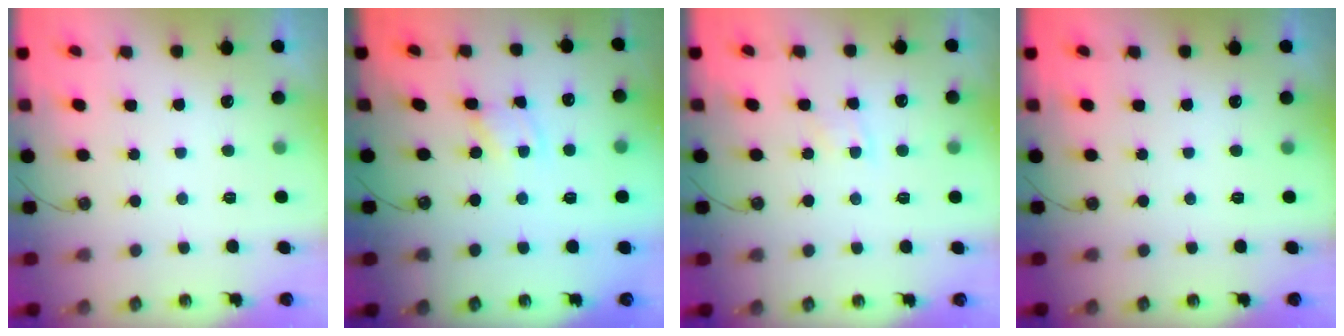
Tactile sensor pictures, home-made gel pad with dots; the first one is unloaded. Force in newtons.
{"total": 1.5, "press": 1.5, "slide": 0.1}
{"total": 4.7, "press": 4.6, "slide": 0.5}
{"total": 0.0}